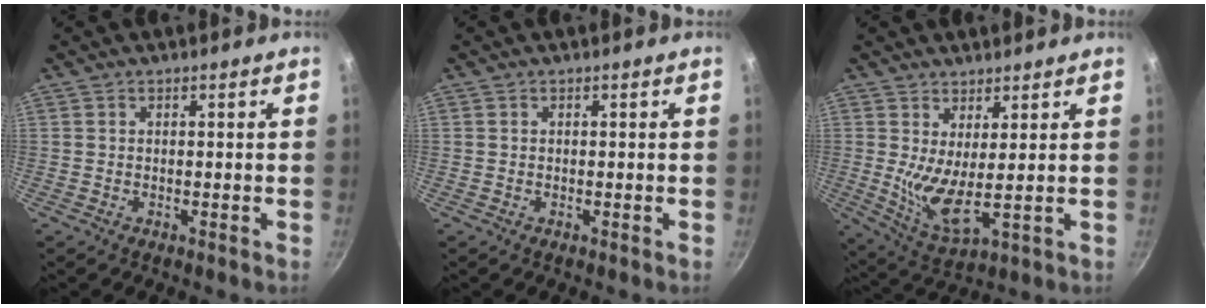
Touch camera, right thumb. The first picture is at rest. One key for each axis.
{"total": 0.0}
{"total": 8.1, "fx": 2.6, "fy": 2.2, "fz": 7.3, "tx": -0.141, "ty": -0.047, "tz": 0.049}